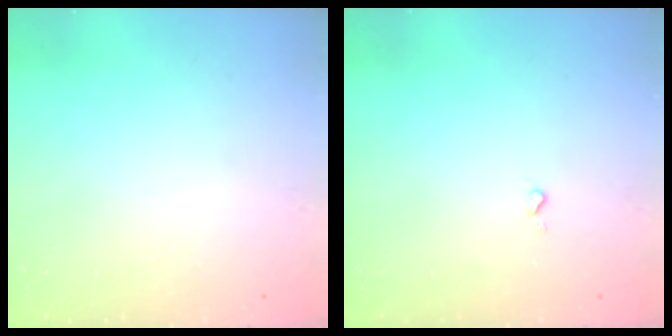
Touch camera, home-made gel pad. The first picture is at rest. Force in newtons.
{"total": 2.7, "press": 2.7, "slide": 0.4}